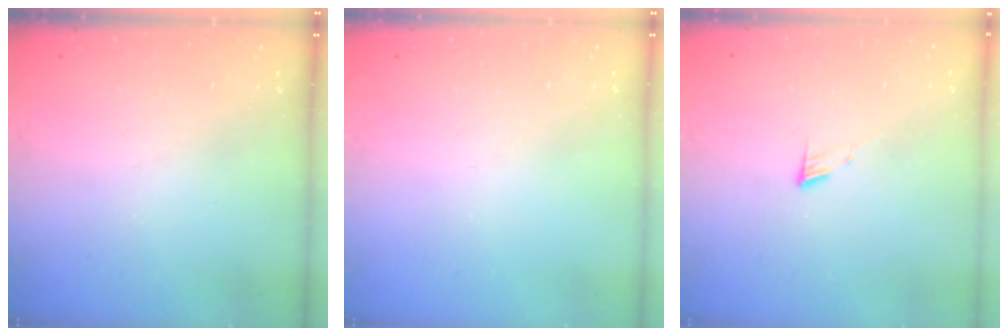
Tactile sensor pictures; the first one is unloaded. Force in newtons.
{"total": 0.0}
{"total": 5.0, "press": 4.9, "slide": 0.5}